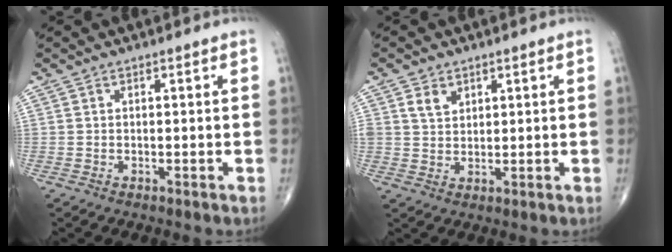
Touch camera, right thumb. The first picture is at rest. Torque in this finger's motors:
{"motor_torque": [0.05, 0.04, 0.27, 0.31, 0.02]}